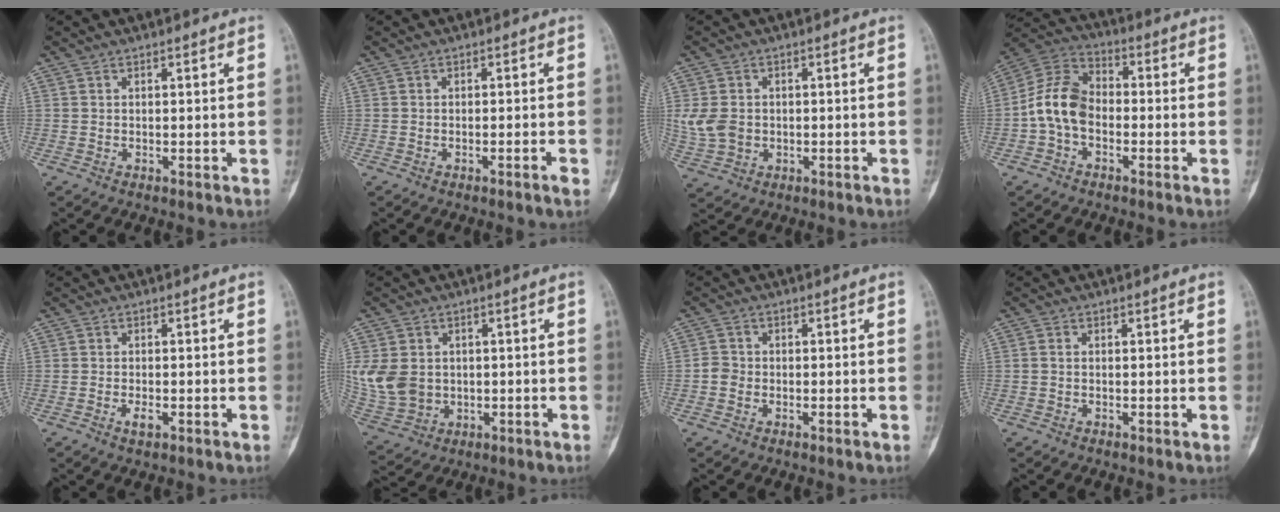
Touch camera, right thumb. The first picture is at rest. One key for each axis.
{"total": 1.5, "fx": -0.9, "fy": -0.1, "fz": 1.2, "tx": -0.022, "ty": 0.005, "tz": -0.015}
{"total": 6.5, "fx": -0.3, "fy": 5.2, "fz": 3.9, "tx": -0.069, "ty": 0.007, "tz": 0.002}
{"total": 10.3, "fx": -2.2, "fy": 7.1, "fz": 7.1, "tx": -0.125, "ty": 0.036, "tz": -0.057}
{"total": 2.0, "fx": -0.9, "fy": 0.8, "fz": 1.5, "tx": -0.024, "ty": 0.004, "tz": -0.017}
{"total": 10.6, "fx": 0.3, "fy": 8.6, "fz": 6.2, "tx": -0.122, "ty": 0.005, "tz": 0.024}
{"total": 2.5, "fx": -0.8, "fy": 2.1, "fz": 1.0, "tx": -0.007, "ty": 0.011, "tz": -0.023}
{"total": 0.7, "fx": -0.2, "fy": 0.5, "fz": 0.5, "tx": -0.004, "ty": 0.003, "tz": -0.006}